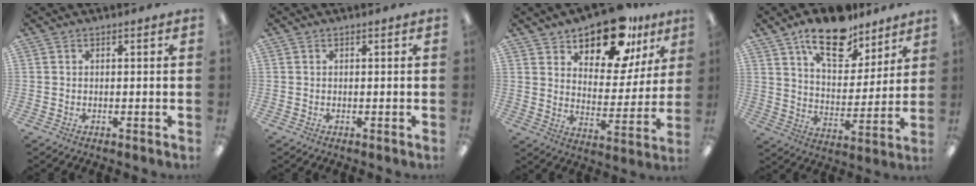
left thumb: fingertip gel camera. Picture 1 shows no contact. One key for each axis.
{"total": 0.0}
{"total": 17.0, "fx": 12.8, "fy": 7.8, "fz": 8.0, "tx": -0.125, "ty": -0.080, "tz": 0.222}
{"total": 16.3, "fx": 11.7, "fy": 7.7, "fz": 8.4, "tx": -0.129, "ty": -0.058, "tz": 0.202}